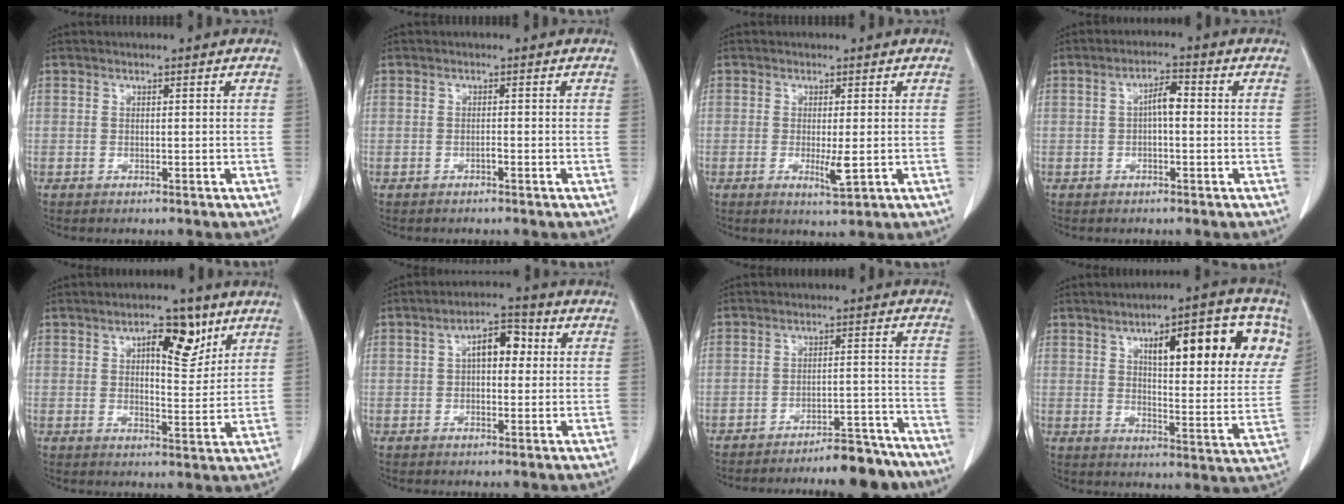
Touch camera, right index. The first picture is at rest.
{"total": 0.5, "force": [-0.4, 0.1, 0.4], "torque": [-0.009, 0.001, -0.007]}
{"total": 3.3, "force": [-0.5, 0.4, 3.2], "torque": [-0.053, -0.009, -0.006]}
{"total": 3.6, "force": [0.0, 1.4, 3.3], "torque": [-0.055, 0.015, -0.001]}
{"total": 7.6, "force": [3.9, 2.9, 5.9], "torque": [-0.084, 0.005, 0.056]}
{"total": 5.9, "force": [0.9, 2.9, 5.1], "torque": [-0.081, 0.026, 0.011]}
{"total": 12.9, "force": [-12.1, 2.0, 4.1], "torque": [-0.028, 0.027, -0.161]}
{"total": 19.1, "force": [8.0, 4.7, 16.6], "torque": [-0.219, 0.017, 0.109]}